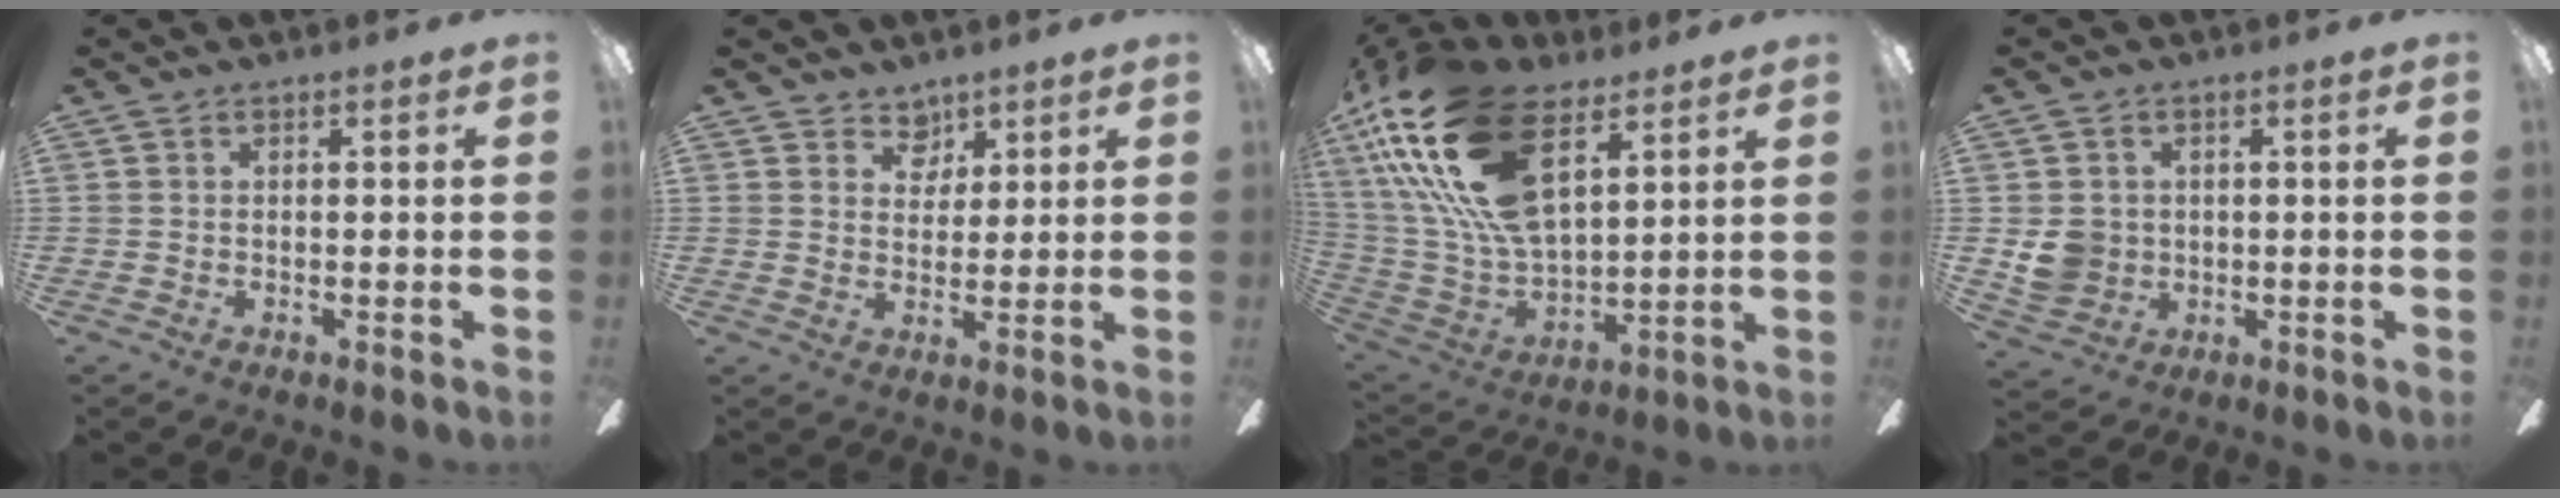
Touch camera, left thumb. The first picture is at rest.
{"total": 5.0, "force": [3.6, 3.4, 0.7], "torque": [-0.006, -0.016, 0.063]}
{"total": 27.0, "force": [13.9, 13.1, 19.1], "torque": [-0.406, -0.056, 0.248]}
{"total": 6.3, "force": [0.5, 6.0, 2.1], "torque": [-0.032, 0.010, 0.013]}